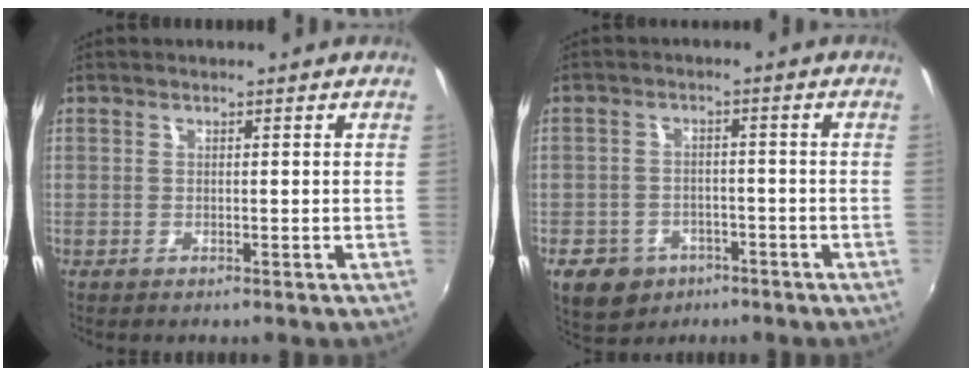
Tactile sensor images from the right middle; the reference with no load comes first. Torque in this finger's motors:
{"motor_torque": [1.02, -1.03, 0.07, 0.08]}